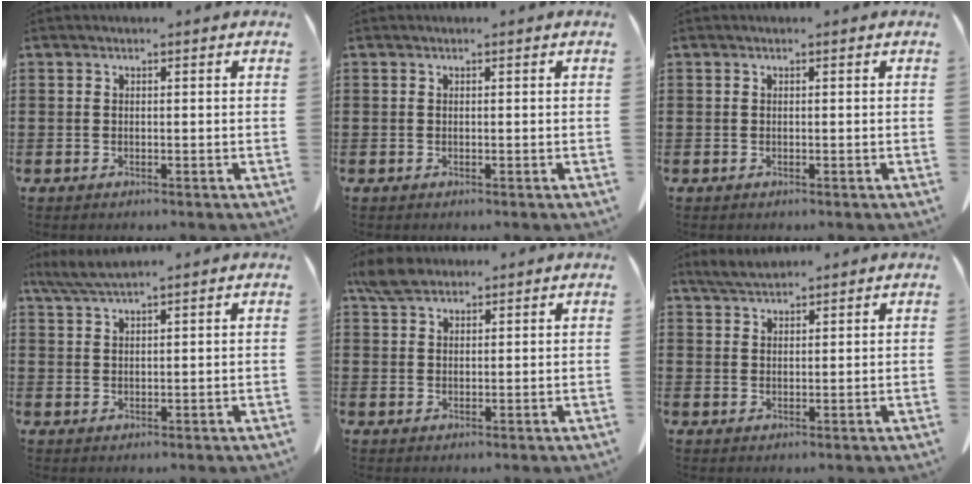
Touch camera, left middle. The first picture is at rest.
{"total": 0.0}
{"total": 0.0}
{"total": 3.3, "force": [2.7, 0.0, 1.9], "torque": [-0.044, -0.003, 0.051]}
{"total": 3.9, "force": [3.2, 1.7, 1.6], "torque": [-0.033, 0.001, 0.060]}
{"total": 2.8, "force": [2.6, 0.4, 1.0], "torque": [-0.027, -0.003, 0.050]}